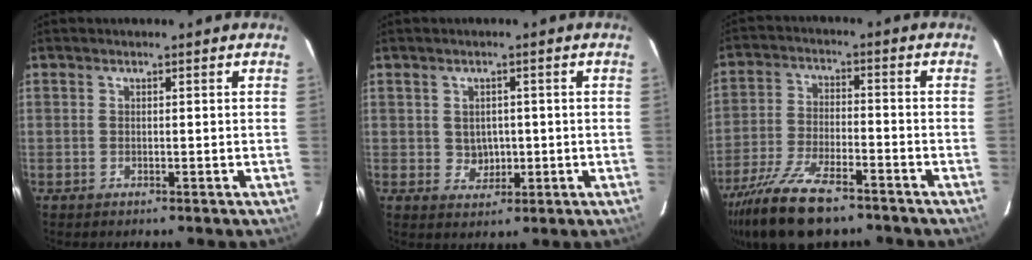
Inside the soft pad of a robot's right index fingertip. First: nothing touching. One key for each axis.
{"total": 3.4, "fx": 0.0, "fy": 3.3, "fz": 1.1, "tx": -0.019, "ty": 0.007, "tz": 0.010}
{"total": 15.8, "fx": -12.0, "fy": 5.1, "fz": 9.0, "tx": -0.199, "ty": -0.036, "tz": -0.217}